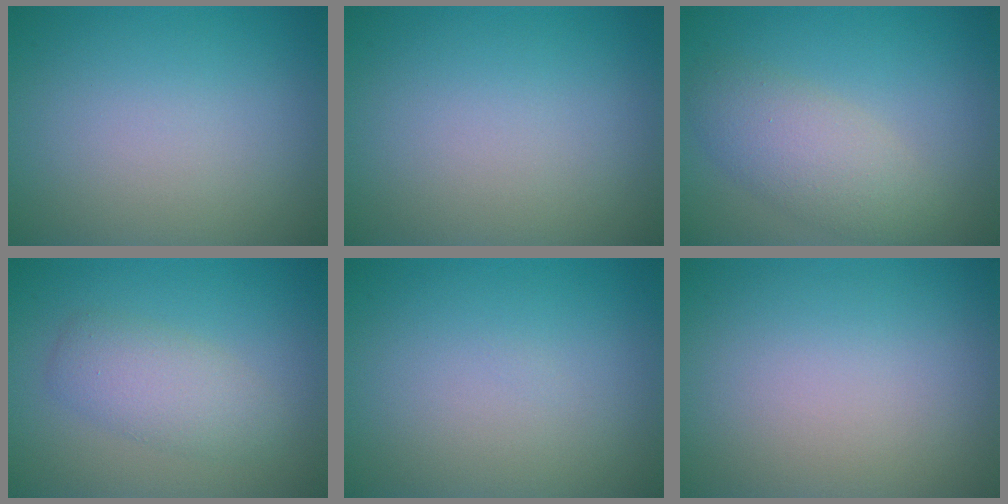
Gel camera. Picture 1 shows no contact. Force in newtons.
{"total": 0.0}
{"total": 4.2, "press": 4.2, "slide": 0.1}
{"total": 3.2, "press": 3.2, "slide": 0.1}
{"total": 0.0}
{"total": 0.0}